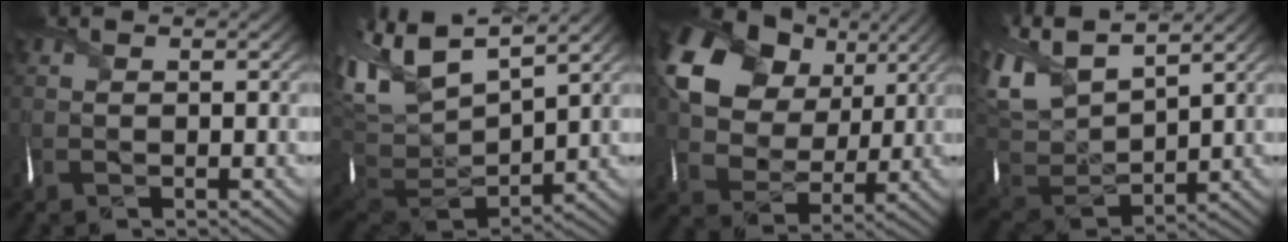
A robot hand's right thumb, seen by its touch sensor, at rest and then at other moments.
{"total": 14.4, "force": [6.1, 6.7, 11.2], "torque": [-0.283, 0.010, 0.123]}
{"total": 14.5, "force": [6.0, 10.5, 7.9], "torque": [-0.173, 0.021, 0.101]}
{"total": 11.8, "force": [6.9, 4.9, 8.2], "torque": [-0.226, 0.023, 0.134]}